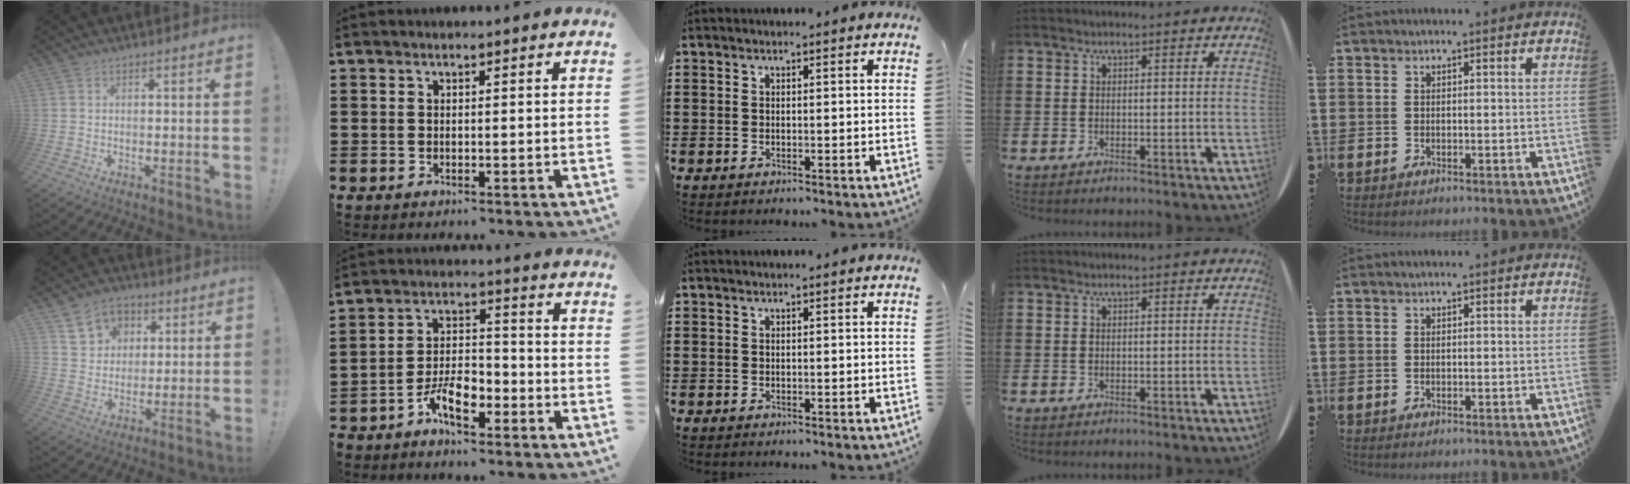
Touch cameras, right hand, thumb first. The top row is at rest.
{"thumb": {"total": 10.3, "force": [5.1, 8.3, 3.3], "torque": [-0.044, -0.025, 0.101]}, "index": {"total": 6.2, "force": [-4.1, 2.6, 3.9], "torque": [-0.077, 0.012, -0.078]}}